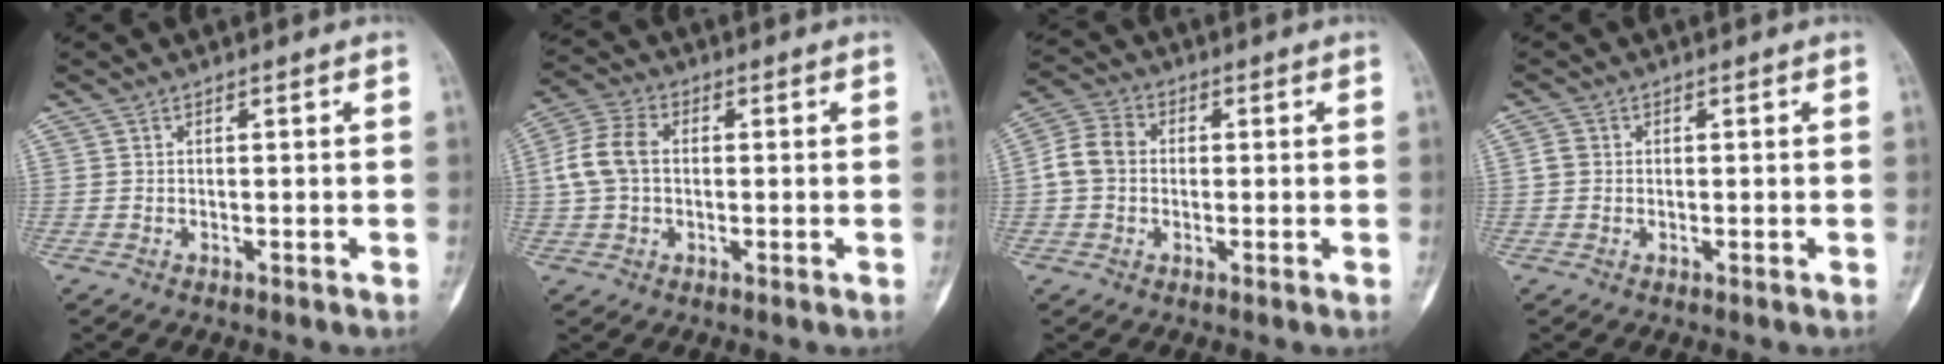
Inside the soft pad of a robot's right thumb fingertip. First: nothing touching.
{"total": 8.2, "force": [0.4, 5.8, 5.9], "torque": [-0.128, 0.022, 0.001]}
{"total": 6.9, "force": [-0.1, 5.6, 4.1], "torque": [-0.075, 0.022, -0.012]}
{"total": 2.0, "force": [0.1, 1.7, 1.0], "torque": [-0.016, 0.005, -0.001]}